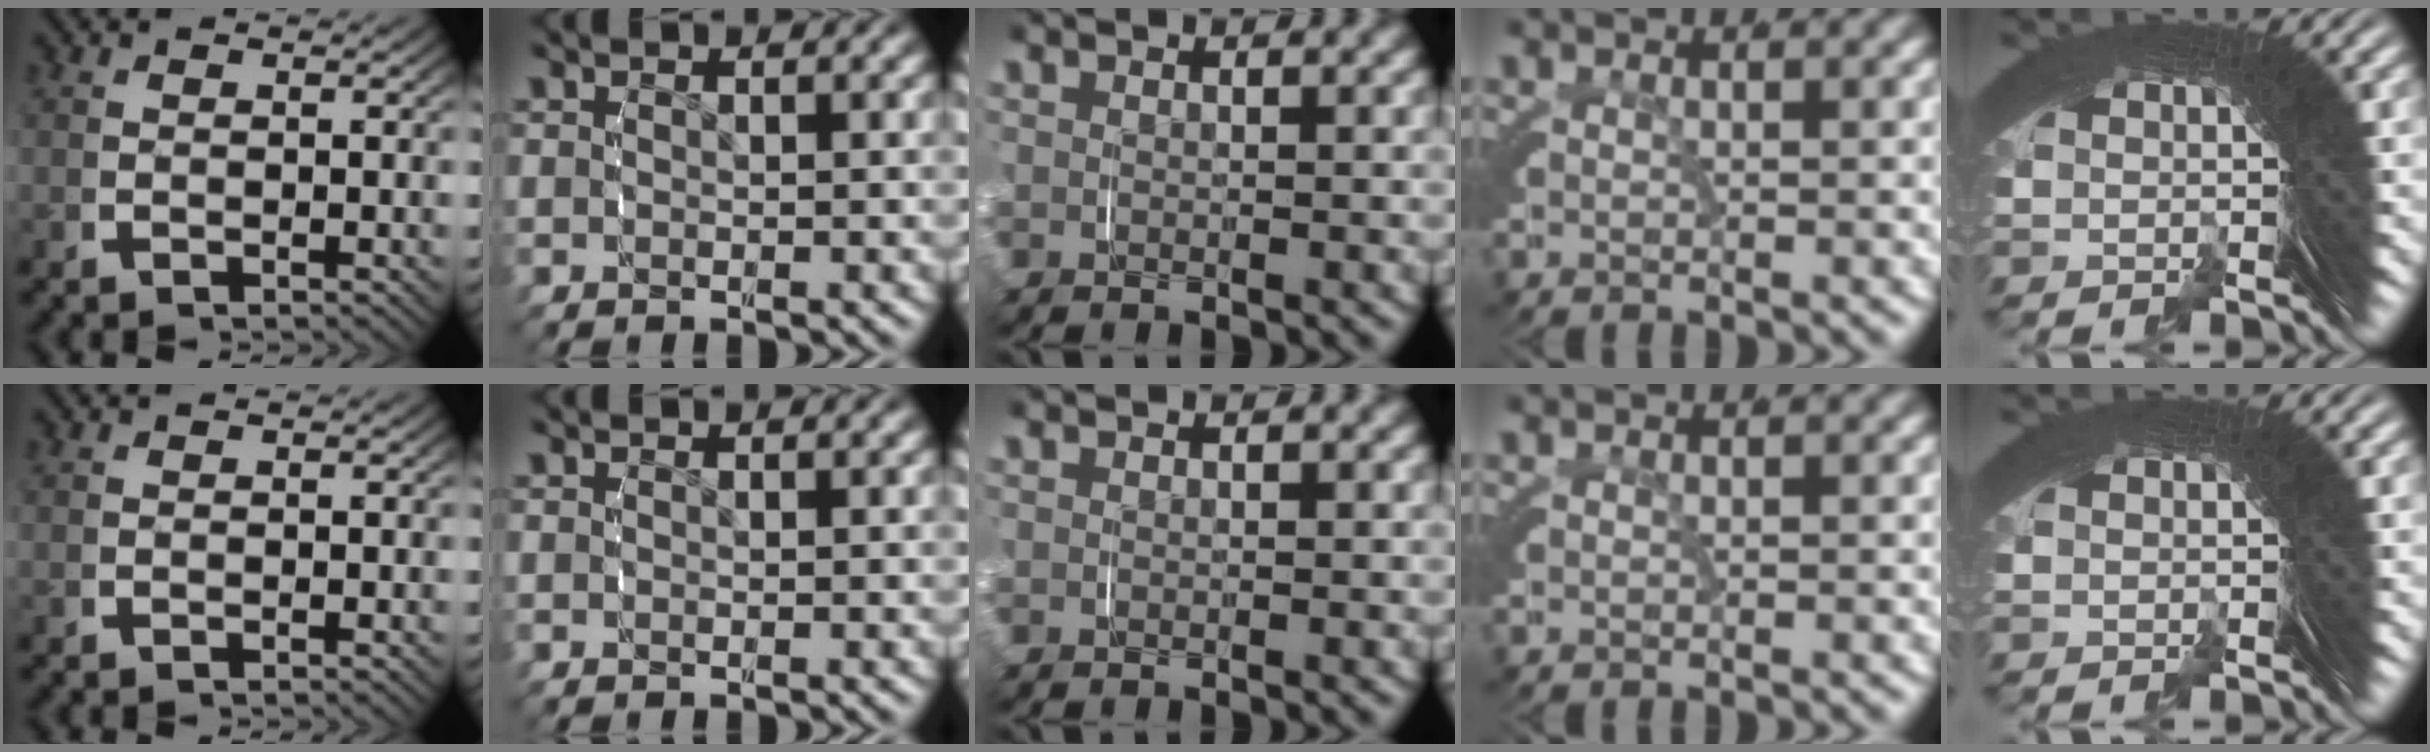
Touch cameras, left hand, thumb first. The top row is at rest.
{}